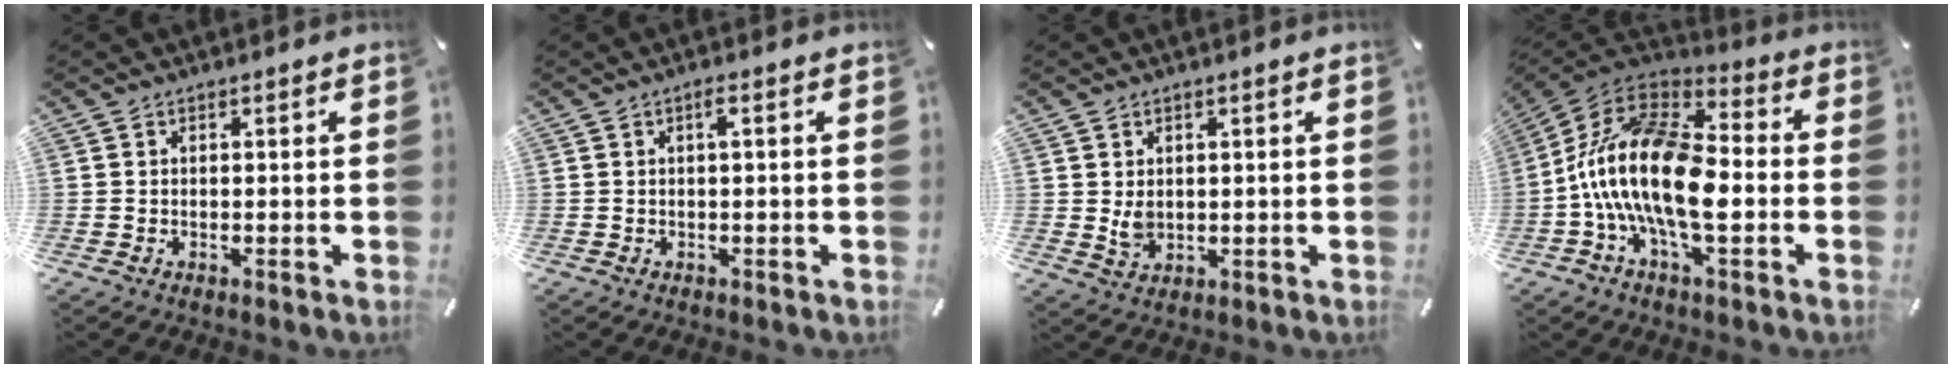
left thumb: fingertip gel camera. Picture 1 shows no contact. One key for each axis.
{"total": 1.7, "fx": 0.2, "fy": 0.3, "fz": 1.7, "tx": -0.033, "ty": 0.002, "tz": 0.002}
{"total": 3.6, "fx": 0.8, "fy": 2.9, "fz": 1.9, "tx": -0.029, "ty": -0.007, "tz": 0.011}
{"total": 19.3, "fx": -5.0, "fy": 9.3, "fz": 16.1, "tx": -0.334, "ty": 0.017, "tz": -0.089}